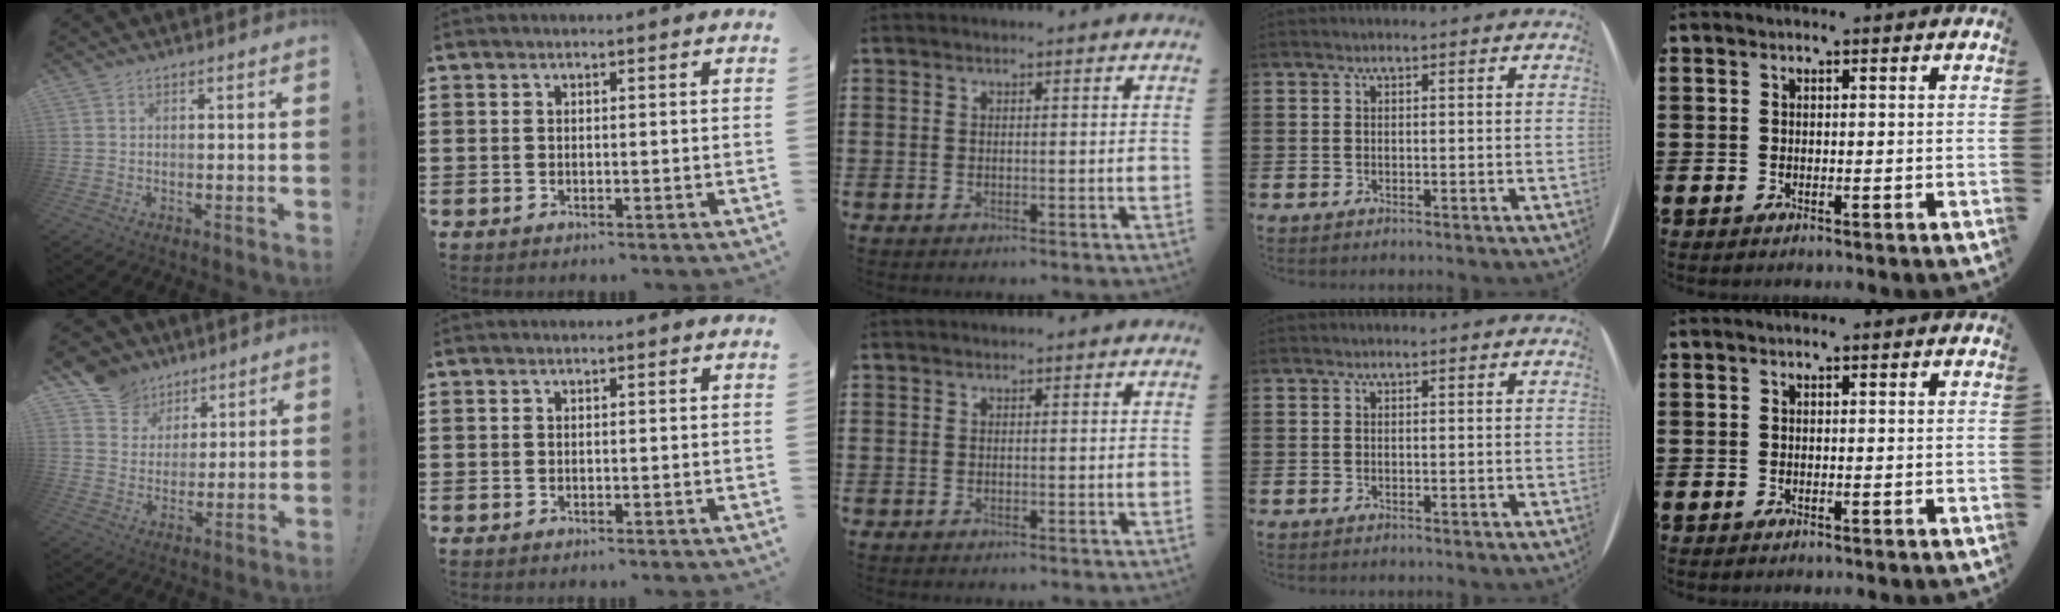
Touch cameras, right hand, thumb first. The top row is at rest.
{"thumb": {"total": 10.2, "force": [6.7, 7.5, 1.5], "torque": [-0.034, -0.046, 0.137]}}